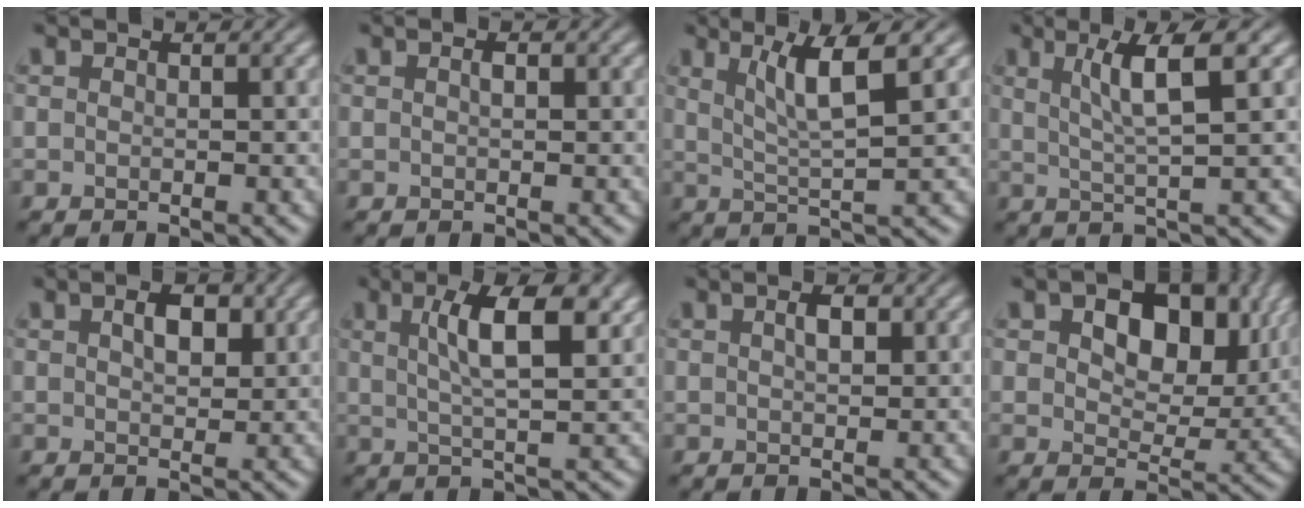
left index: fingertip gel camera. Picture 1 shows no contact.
{"total": 0.7, "force": [0.2, 0.2, 0.6], "torque": [-0.011, 0.002, 0.003]}
{"total": 5.1, "force": [2.3, 0.8, 4.5], "torque": [-0.080, -0.002, 0.042]}
{"total": 4.9, "force": [1.9, 0.8, 4.4], "torque": [-0.076, 0.001, 0.033]}
{"total": 2.7, "force": [0.9, 1.6, 2.0], "torque": [-0.033, 0.002, 0.016]}
{"total": 6.5, "force": [2.2, 1.8, 5.8], "torque": [-0.089, 0.004, 0.036]}
{"total": 1.7, "force": [0.5, 0.8, 1.4], "torque": [-0.024, 0.002, 0.009]}
{"total": 9.6, "force": [3.3, 5.9, 6.9], "torque": [-0.101, -0.003, 0.048]}